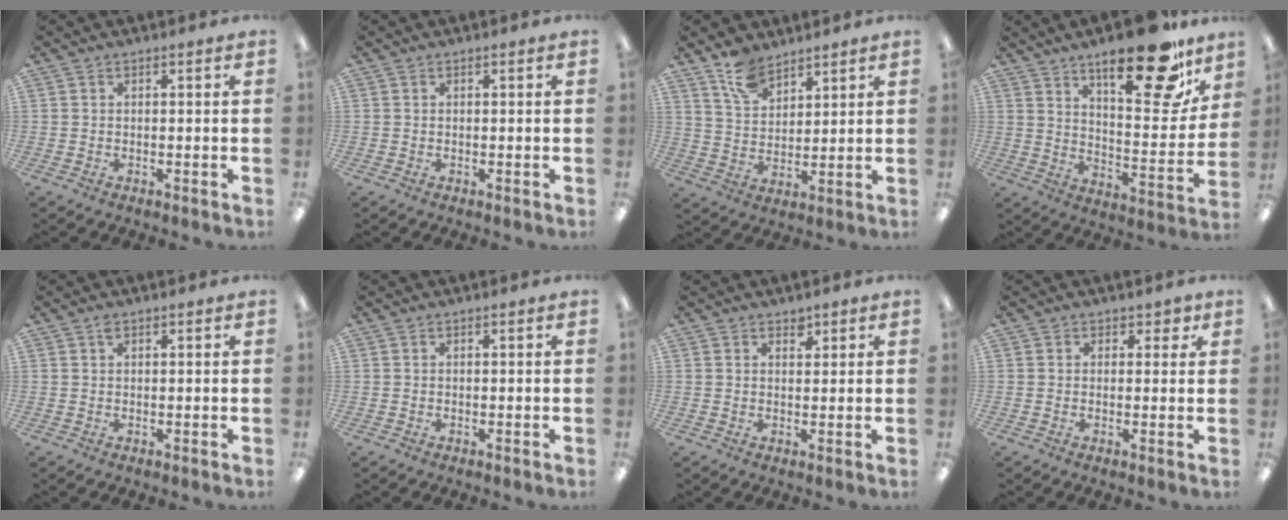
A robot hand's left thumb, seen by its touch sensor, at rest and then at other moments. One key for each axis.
{"total": 0.0}
{"total": 8.9, "fx": 7.0, "fy": 4.5, "fz": 3.3, "tx": -0.070, "ty": -0.031, "tz": 0.131}
{"total": 21.2, "fx": 14.5, "fy": 7.0, "fz": 13.8, "tx": -0.193, "ty": -0.094, "tz": 0.231}
{"total": 1.4, "fx": 0.7, "fy": 0.7, "fz": 1.0, "tx": -0.022, "ty": 0.004, "tz": 0.013}
{"total": 0.0}
{"total": 1.9, "fx": 1.5, "fy": 1.0, "fz": 0.6, "tx": 0.004, "ty": -0.007, "tz": 0.025}
{"total": 2.1, "fx": 1.1, "fy": 1.6, "fz": 0.6, "tx": 0.003, "ty": 0.000, "tz": 0.017}